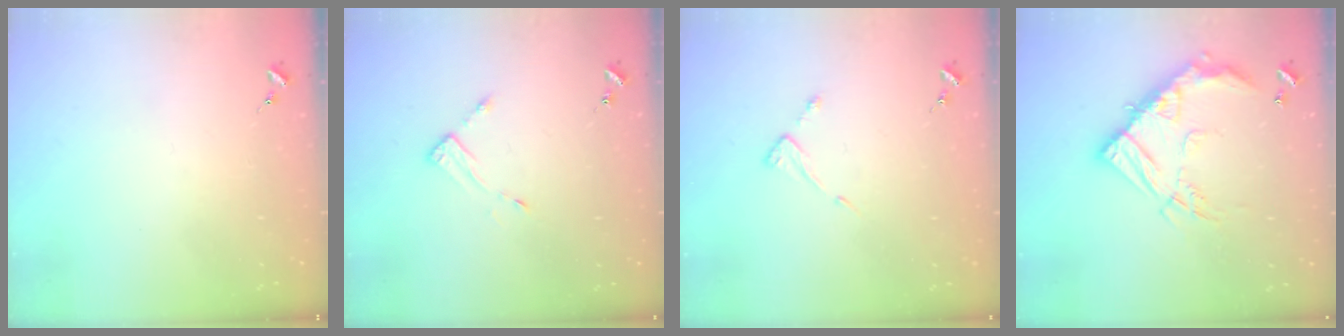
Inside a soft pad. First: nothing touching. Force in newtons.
{"total": 3.3, "press": 3.3, "slide": 0.3}
{"total": 3.9, "press": 3.8, "slide": 0.4}
{"total": 19.4, "press": 19.2, "slide": 2.1}